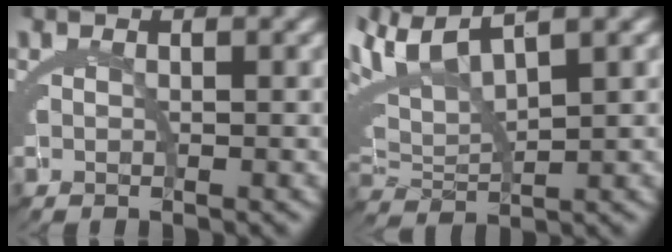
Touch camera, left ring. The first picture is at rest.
{"total": 9.0, "force": [3.0, 6.3, 5.7], "torque": [-0.148, -0.002, 0.048]}